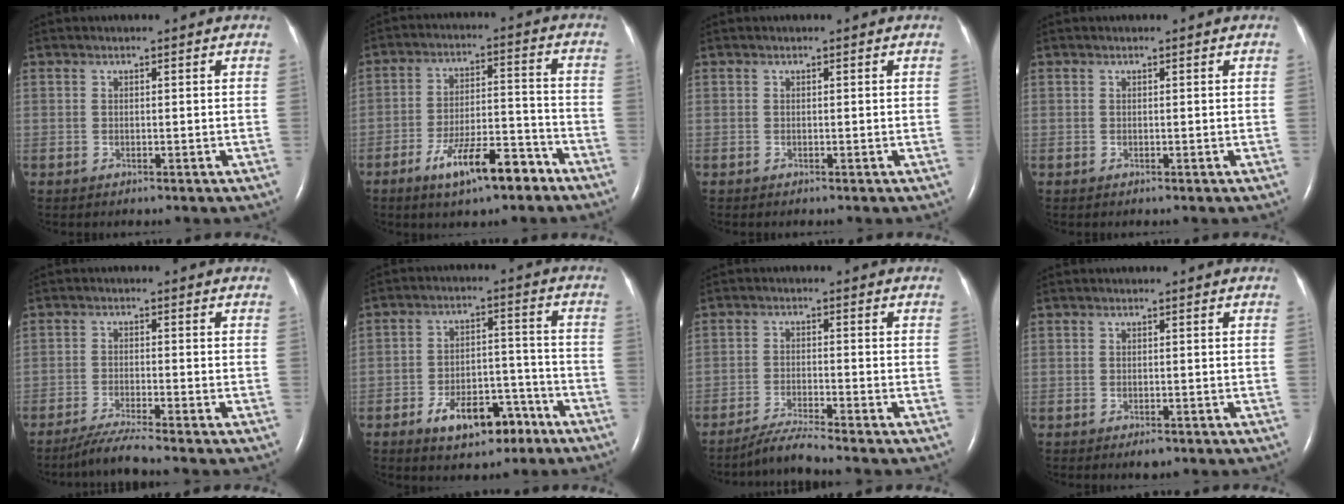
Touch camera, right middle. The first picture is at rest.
{"total": 10.5, "force": [-6.8, 2.6, 7.6], "torque": [-0.130, 0.006, -0.109]}
{"total": 0.0}
{"total": 0.0}
{"total": 4.5, "force": [-3.8, -1.4, 1.9], "torque": [-0.043, -0.021, -0.077]}
{"total": 9.6, "force": [-5.8, 4.8, 5.9], "torque": [-0.095, 0.019, -0.086]}
{"total": 4.3, "force": [-3.8, -1.5, 1.2], "torque": [-0.032, -0.024, -0.076]}
{"total": 1.3, "force": [-0.8, 0.5, 0.9], "torque": [-0.012, -0.002, -0.007]}